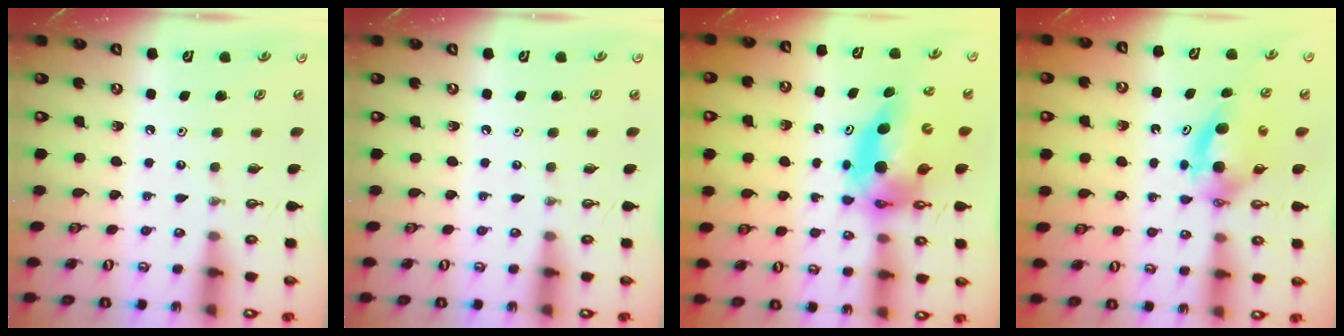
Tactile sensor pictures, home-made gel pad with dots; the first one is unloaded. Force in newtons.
{"total": 0.0}
{"total": 10.6, "press": 10.5, "slide": 1.0}
{"total": 5.7, "press": 5.6, "slide": 1.2}